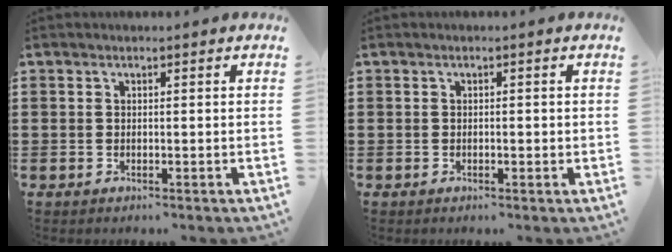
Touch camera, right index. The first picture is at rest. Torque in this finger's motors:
{"motor_torque": [-0.64, 0.62, -0.01, -0.01]}